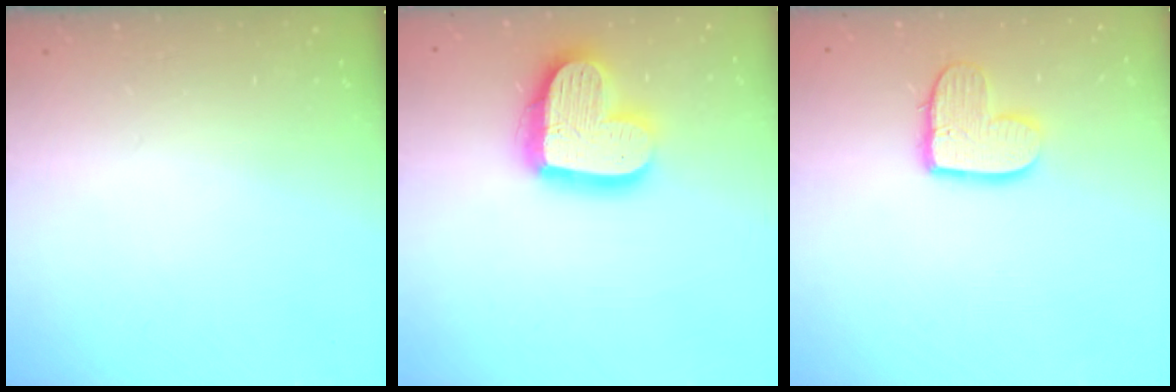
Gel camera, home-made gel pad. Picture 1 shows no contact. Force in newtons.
{"total": 18.7, "press": 18.7, "slide": 1.5}
{"total": 10.9, "press": 10.8, "slide": 0.7}